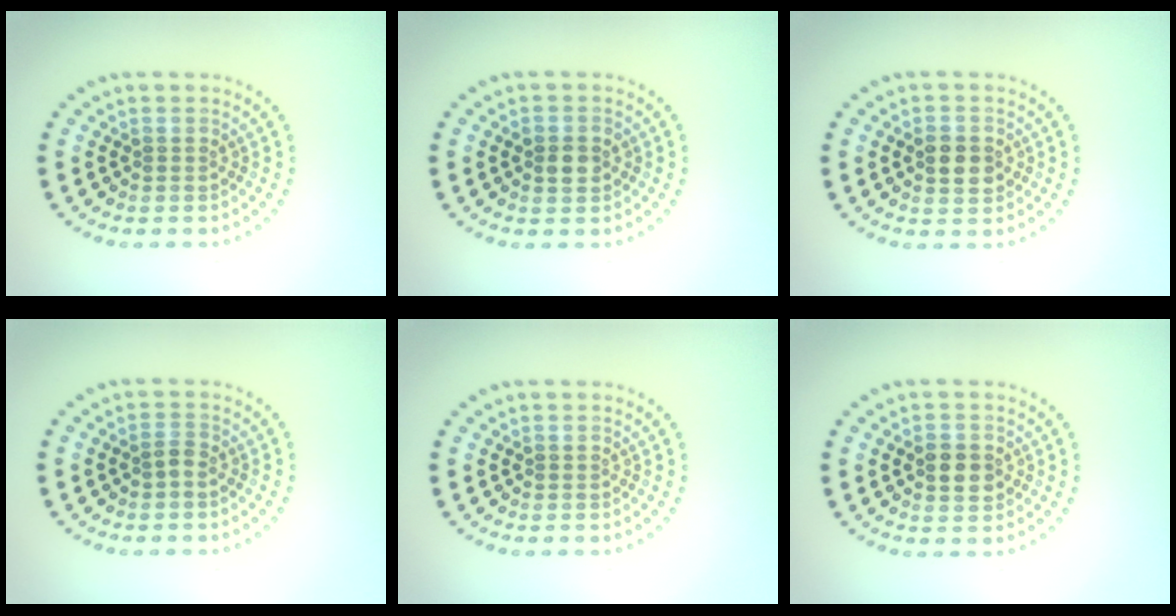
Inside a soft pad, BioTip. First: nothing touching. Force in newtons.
{"total": 2.3, "press": 2.3, "slide": 0.0}
{"total": 2.8, "press": 2.8, "slide": 0.2}
{"total": 0.9, "press": 0.9, "slide": 0.3}
{"total": 0.0}
{"total": 2.2, "press": 2.2, "slide": 0.0}